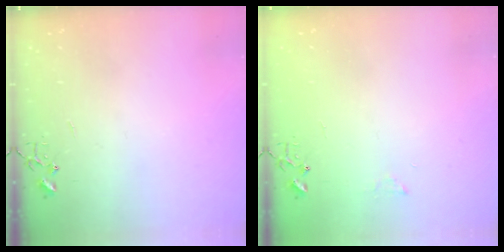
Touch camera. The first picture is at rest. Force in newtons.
{"total": 6.3, "press": 6.3, "slide": 0.7}